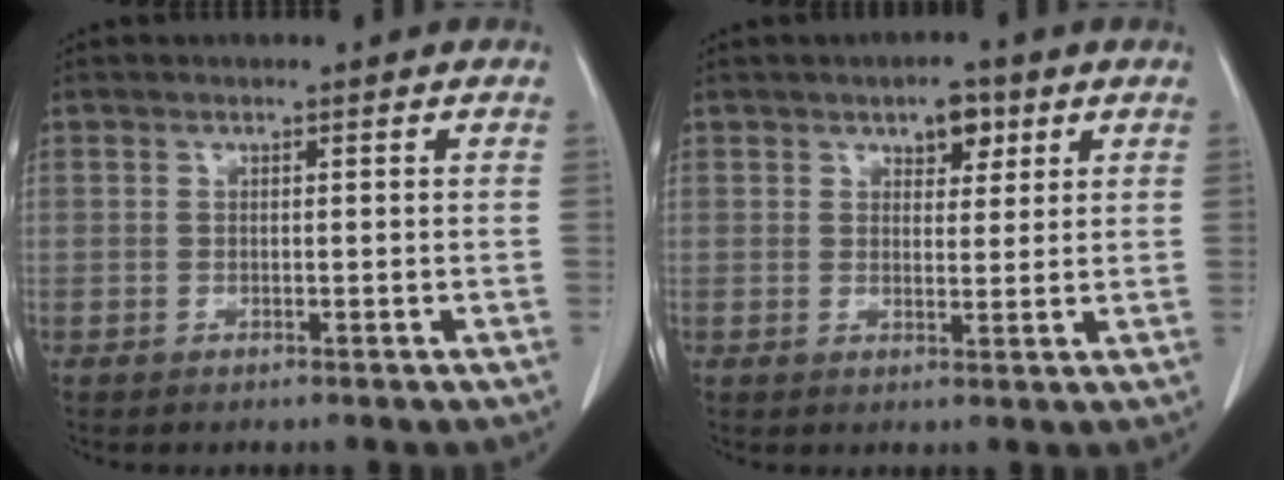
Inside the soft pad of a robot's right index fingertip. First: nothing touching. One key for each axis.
{"total": 4.1, "fx": 2.3, "fy": 2.1, "fz": 2.6, "tx": -0.034, "ty": 0.005, "tz": 0.034}